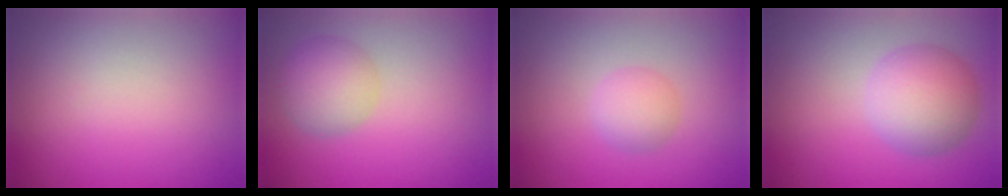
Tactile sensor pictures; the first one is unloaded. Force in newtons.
{"total": 3.5, "press": 3.5, "slide": 0.1}
{"total": 2.1, "press": 2.1, "slide": 0.1}
{"total": 5.3, "press": 5.3, "slide": 0.0}